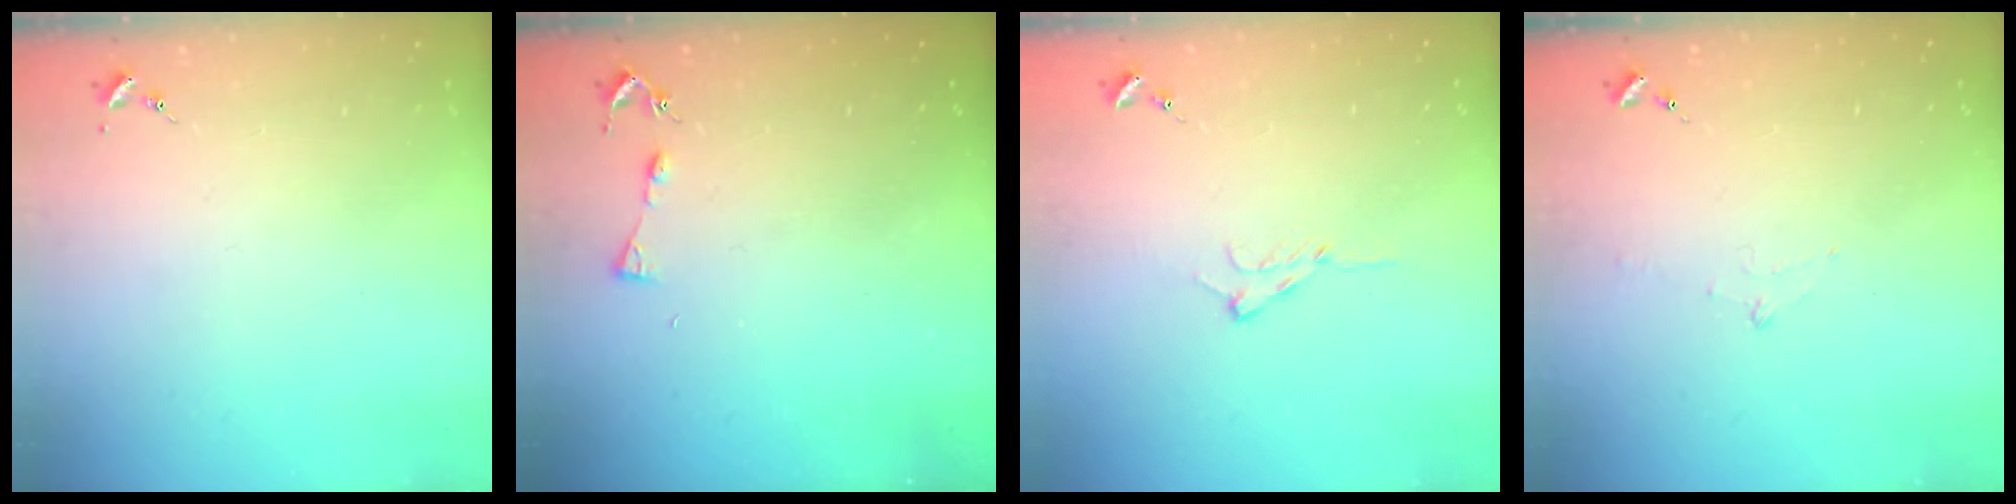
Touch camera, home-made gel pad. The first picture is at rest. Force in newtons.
{"total": 3.7, "press": 3.7, "slide": 0.5}
{"total": 7.4, "press": 7.3, "slide": 0.8}
{"total": 6.7, "press": 6.7, "slide": 0.7}